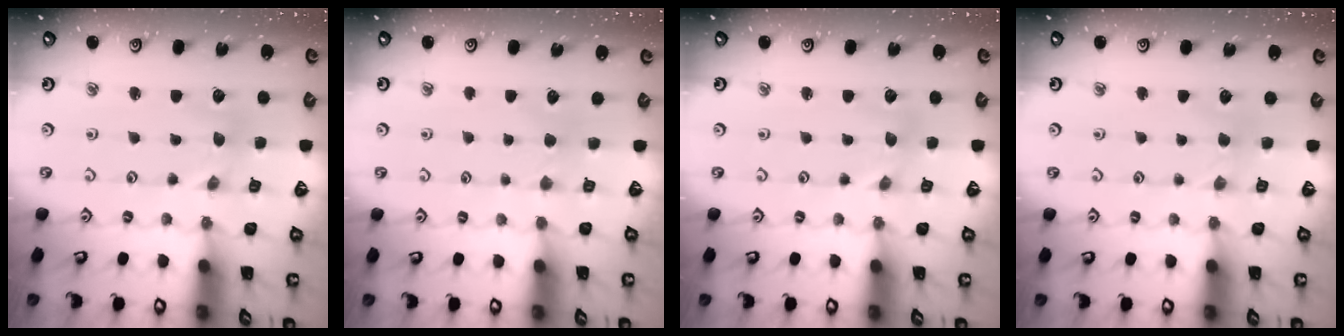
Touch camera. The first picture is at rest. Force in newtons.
{"total": 1.9, "press": 1.9, "slide": 0.4}
{"total": 0.8, "press": 0.8, "slide": 0.0}
{"total": 1.7, "press": 1.6, "slide": 0.4}